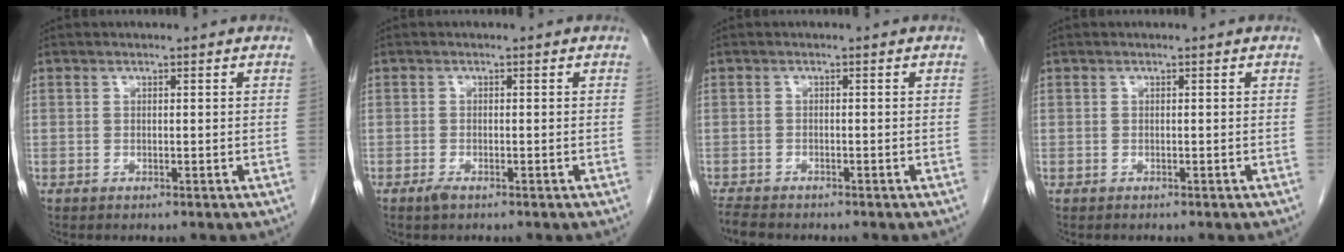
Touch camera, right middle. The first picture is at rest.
{"total": 1.3, "force": [-0.9, 0.4, 0.8], "torque": [-0.022, -0.002, -0.014]}
{"total": 3.2, "force": [-2.9, 0.7, 1.1], "torque": [-0.022, -0.011, -0.049]}
{"total": 0.0}